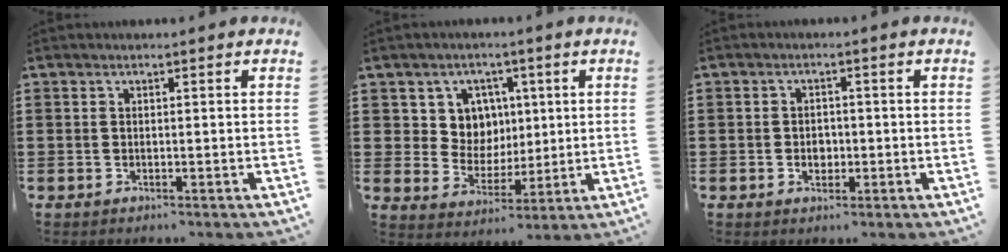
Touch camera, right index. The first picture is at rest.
{"total": 7.5, "force": [2.3, 6.7, 2.4], "torque": [-0.074, 0.013, 0.044]}
{"total": 2.1, "force": [-0.5, 1.6, 1.3], "torque": [-0.019, 0.001, -0.013]}